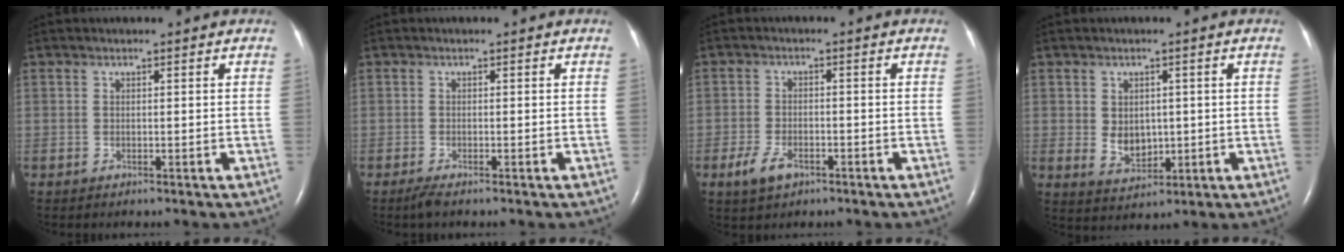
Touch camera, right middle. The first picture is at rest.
{"total": 1.4, "force": [-1.1, 0.0, 0.9], "torque": [-0.031, -0.007, -0.023]}
{"total": 4.3, "force": [-2.4, 2.2, 2.8], "torque": [-0.065, -0.003, -0.041]}
{"total": 4.5, "force": [0.1, 3.3, 3.0], "torque": [-0.056, 0.001, 0.017]}